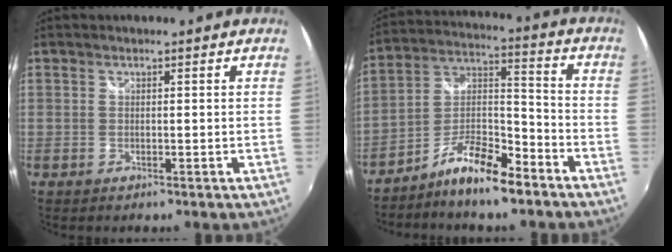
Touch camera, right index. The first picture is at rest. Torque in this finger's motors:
{"motor_torque": [0.78, -0.68, 0.48, 0.10]}